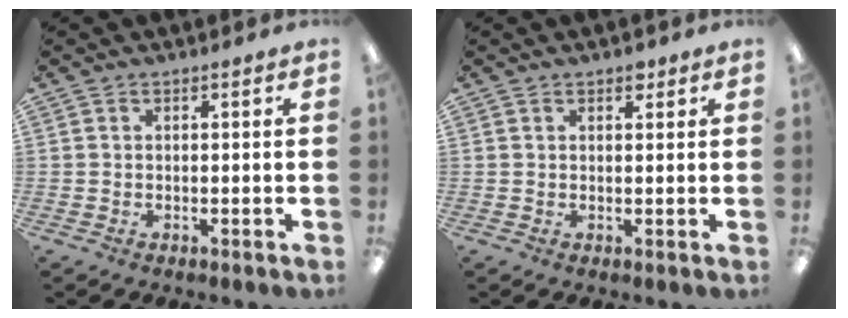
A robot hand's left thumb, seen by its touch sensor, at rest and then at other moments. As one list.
[{"total": 2.1, "force": [1.4, 1.1, 1.0], "torque": [-0.006, -0.004, 0.021]}]